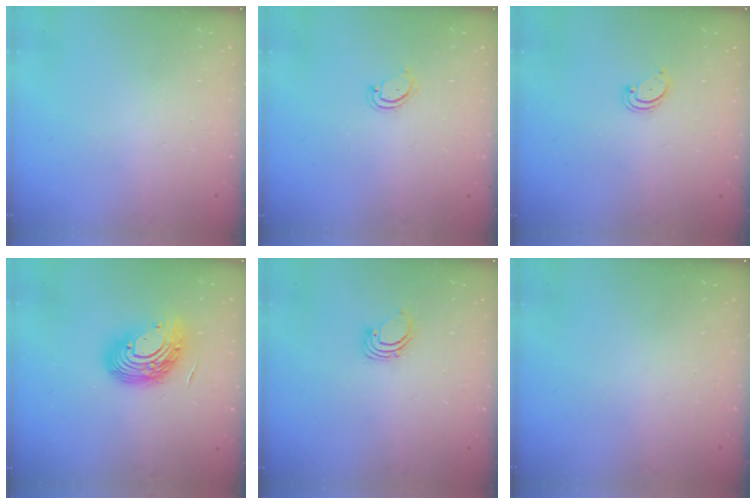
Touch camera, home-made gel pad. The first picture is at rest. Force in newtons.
{"total": 2.5, "press": 2.5, "slide": 0.1}
{"total": 1.9, "press": 1.9, "slide": 0.2}
{"total": 14.8, "press": 14.7, "slide": 1.5}
{"total": 2.2, "press": 2.2, "slide": 0.2}
{"total": 0.0}